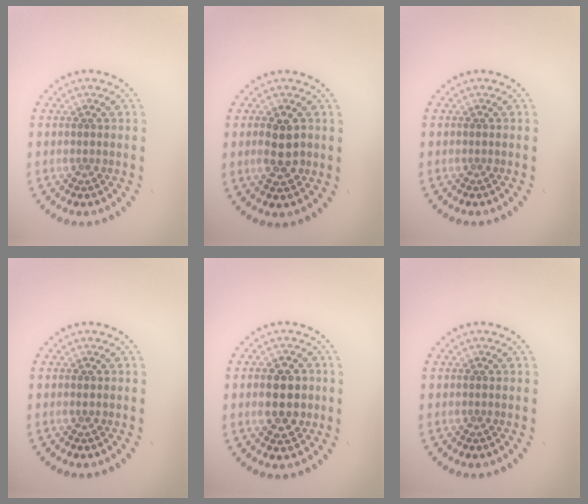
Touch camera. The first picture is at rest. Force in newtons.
{"total": 2.9, "press": 2.9, "slide": 0.1}
{"total": 0.0}
{"total": 0.6, "press": 0.6, "slide": 0.1}
{"total": 4.2, "press": 4.1, "slide": 0.2}
{"total": 0.0}